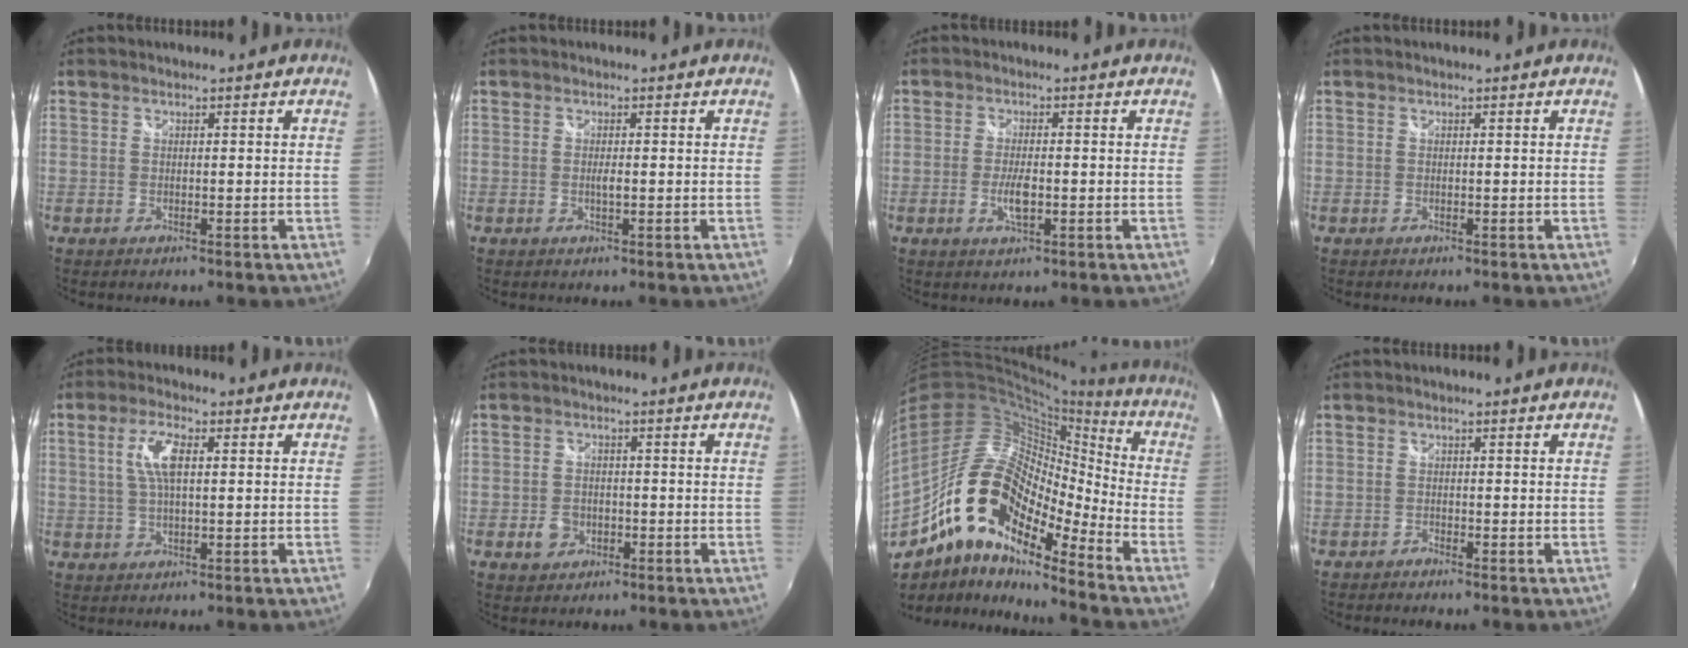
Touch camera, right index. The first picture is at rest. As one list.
[{"total": 1.3, "force": [-0.2, 0.2, 1.3], "torque": [-0.024, -0.002, -0.004]}, {"total": 2.8, "force": [-0.6, 1.1, 2.5], "torque": [-0.047, -0.005, -0.011]}, {"total": 0.0}, {"total": 6.1, "force": [1.2, 2.1, 5.6], "torque": [-0.112, 0.007, 0.025]}, {"total": 4.0, "force": [-1.5, 3.3, 1.8], "torque": [-0.041, 0.004, -0.022]}, {"total": 19.7, "force": [-11.8, 7.7, 13.8], "torque": [-0.234, -0.016, -0.231]}, {"total": 0.9, "force": [-0.9, 0.2, 0.1], "torque": [-0.005, -0.003, -0.018]}]